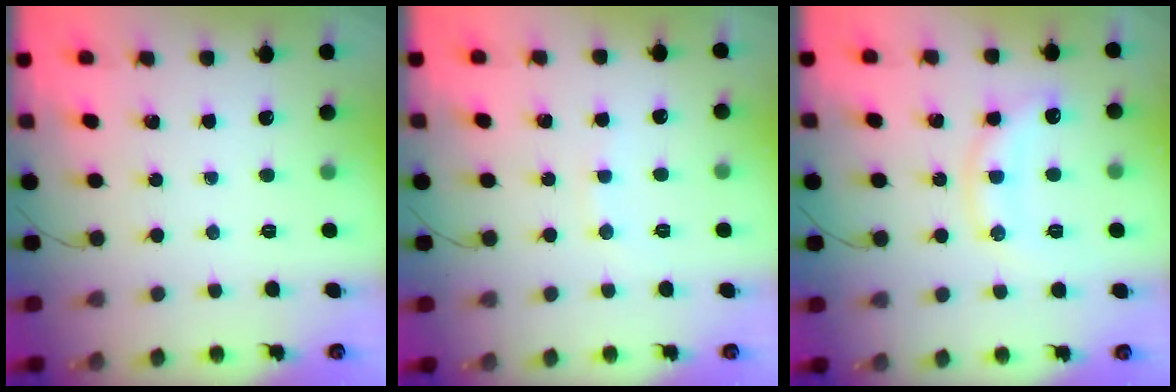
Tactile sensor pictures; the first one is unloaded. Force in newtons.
{"total": 5.0, "press": 4.8, "slide": 1.4}
{"total": 12.5, "press": 12.5, "slide": 0.6}